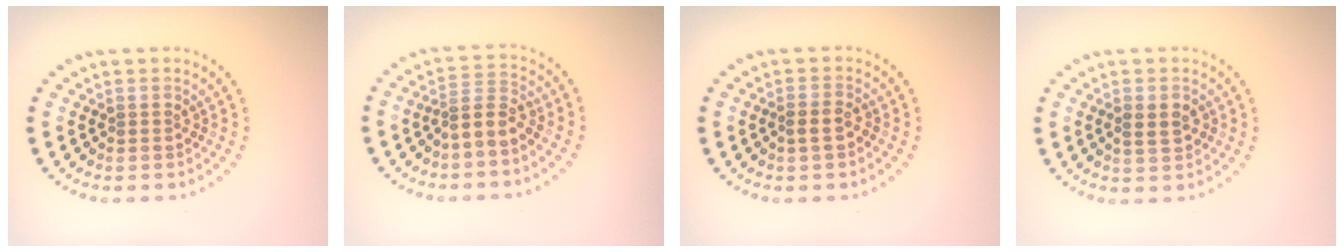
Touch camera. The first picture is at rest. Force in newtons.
{"total": 2.4, "press": 2.0, "slide": 1.4}
{"total": 1.0, "press": 0.9, "slide": 0.4}
{"total": 2.3, "press": 2.3, "slide": 0.2}